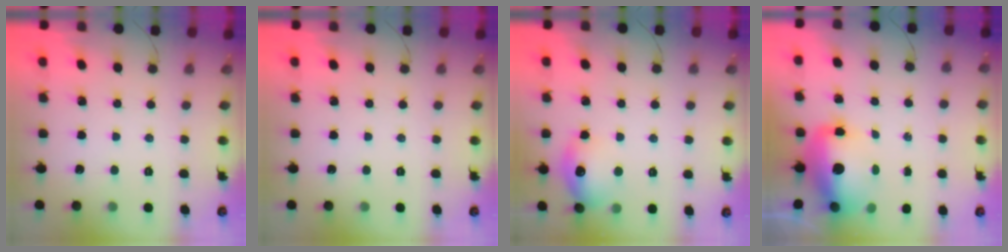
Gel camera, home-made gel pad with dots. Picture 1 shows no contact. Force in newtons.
{"total": 0.0}
{"total": 12.9, "press": 12.9, "slide": 0.8}
{"total": 13.1, "press": 12.7, "slide": 3.3}